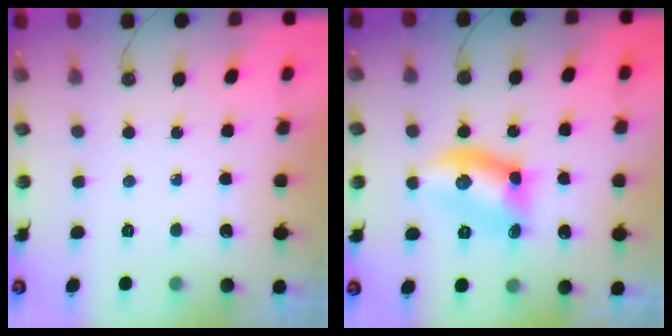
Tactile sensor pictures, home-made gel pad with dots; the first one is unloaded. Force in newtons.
{"total": 10.9, "press": 10.9, "slide": 0.3}